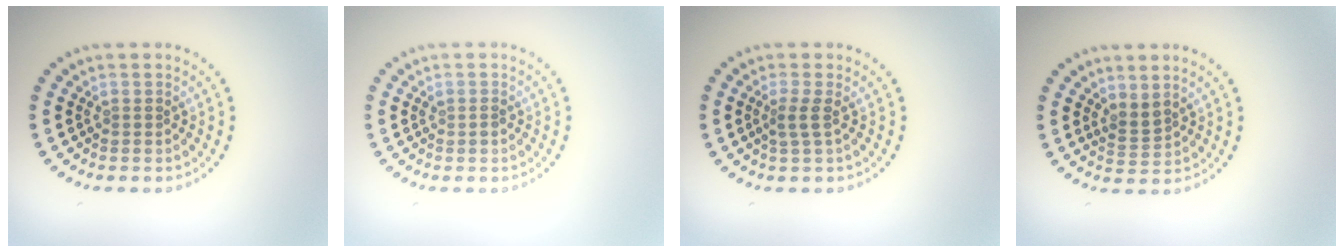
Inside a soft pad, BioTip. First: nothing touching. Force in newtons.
{"total": 0.6, "press": 0.6, "slide": 0.1}
{"total": 1.7, "press": 1.1, "slide": 1.3}
{"total": 1.7, "press": 1.3, "slide": 1.2}